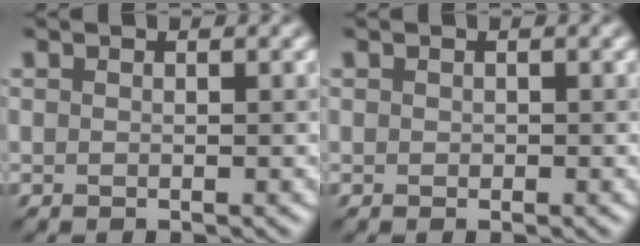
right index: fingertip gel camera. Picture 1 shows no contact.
{"total": 0.6, "force": [0.0, -0.1, -0.6], "torque": [0.002, -0.003, 0.003]}